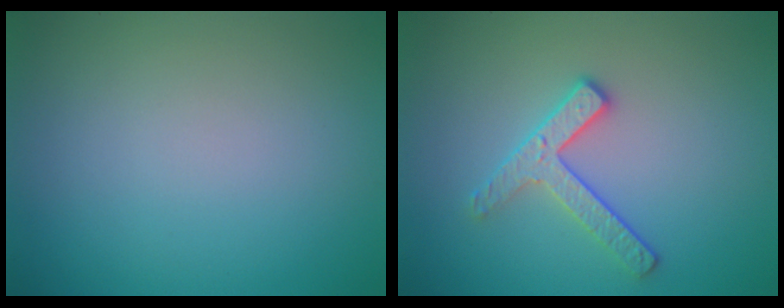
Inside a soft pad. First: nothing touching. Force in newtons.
{"total": 2.6, "press": 2.4, "slide": 0.9}